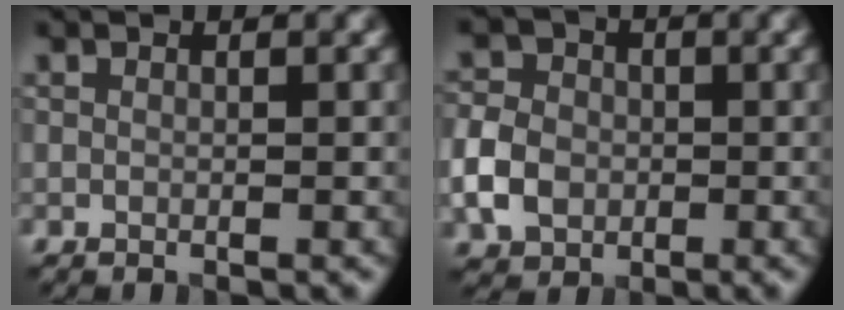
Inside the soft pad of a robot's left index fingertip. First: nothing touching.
{"total": 4.6, "force": [-1.0, 3.7, 2.4], "torque": [-0.050, 0.003, -0.028]}